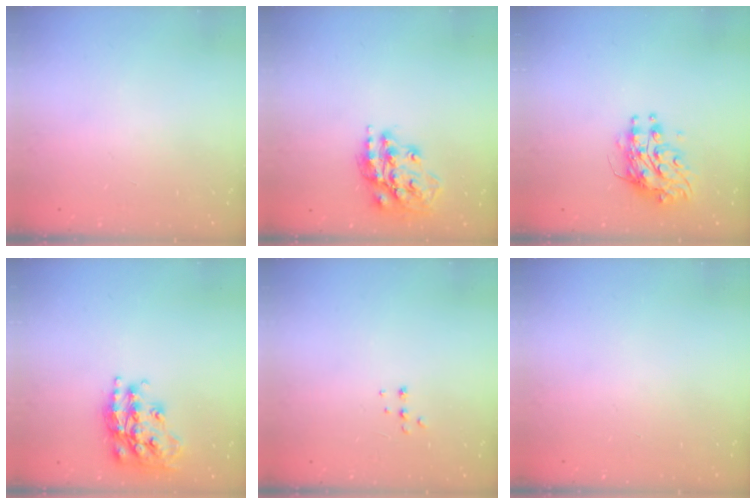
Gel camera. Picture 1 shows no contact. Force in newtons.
{"total": 16.1, "press": 16.1, "slide": 1.5}
{"total": 8.9, "press": 8.9, "slide": 0.5}
{"total": 18.2, "press": 18.1, "slide": 1.1}
{"total": 3.4, "press": 3.3, "slide": 0.6}
{"total": 0.0}